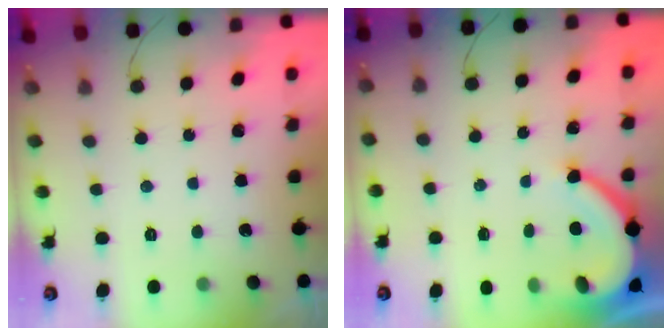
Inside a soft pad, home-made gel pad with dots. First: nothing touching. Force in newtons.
{"total": 7.6, "press": 7.5, "slide": 0.6}